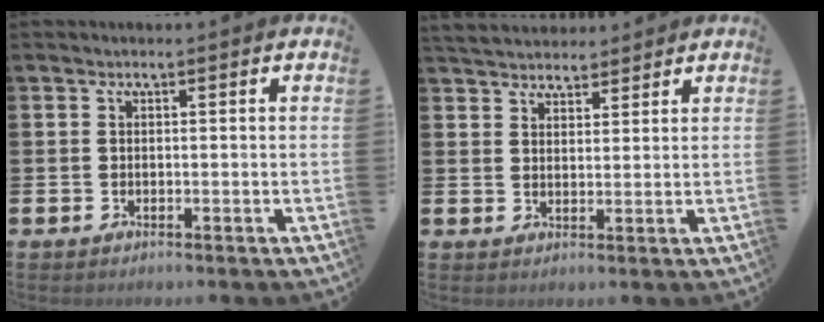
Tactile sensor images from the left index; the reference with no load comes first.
{"total": 3.9, "force": [3.7, 1.0, -0.1], "torque": [-0.009, -0.016, 0.069]}